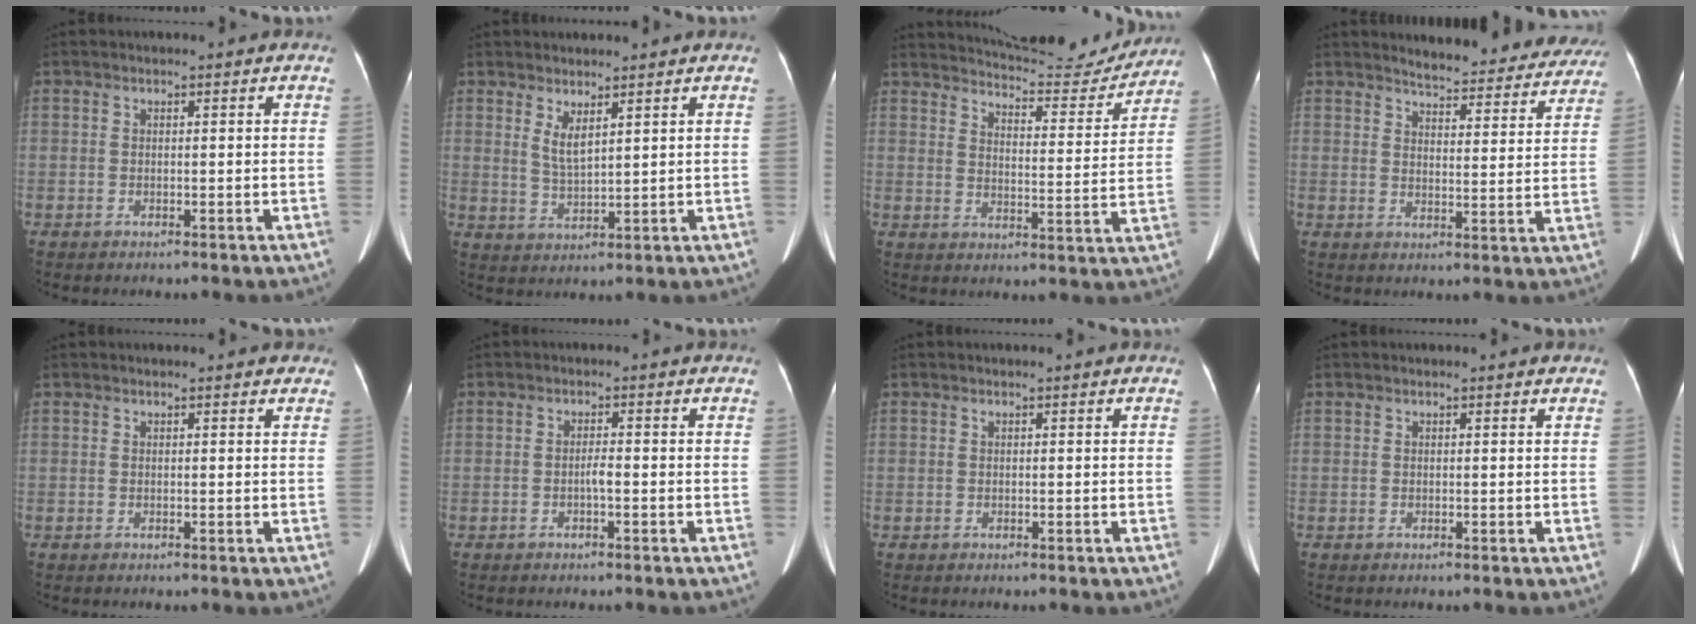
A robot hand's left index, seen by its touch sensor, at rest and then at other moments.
{"total": 3.3, "force": [2.1, 0.6, 2.4], "torque": [-0.053, -0.012, 0.048]}
{"total": 15.9, "force": [15.5, 1.9, 3.2], "torque": [-0.042, -0.034, 0.199]}
{"total": 17.5, "force": [16.5, 3.6, 4.8], "torque": [-0.037, -0.038, 0.184]}
{"total": 2.7, "force": [2.3, 1.0, 1.0], "torque": [-0.007, 0.009, 0.016]}
{"total": 1.3, "force": [-0.6, 0.1, 1.2], "torque": [-0.019, 0.000, -0.010]}
{"total": 0.0}
{"total": 1.1, "force": [1.0, 0.4, 0.3], "torque": [-0.011, 0.007, 0.008]}